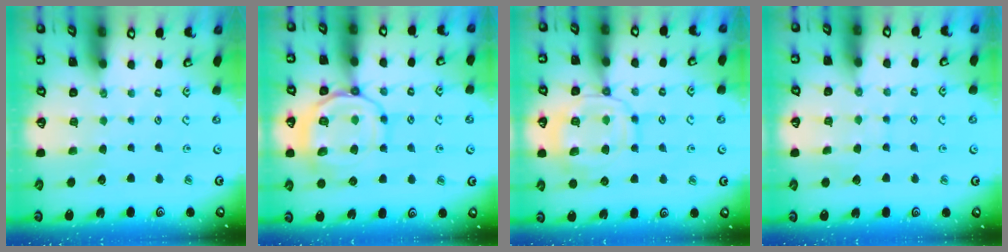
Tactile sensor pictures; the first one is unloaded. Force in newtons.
{"total": 13.1, "press": 13.0, "slide": 1.2}
{"total": 12.9, "press": 12.8, "slide": 1.3}
{"total": 7.2, "press": 7.2, "slide": 0.5}